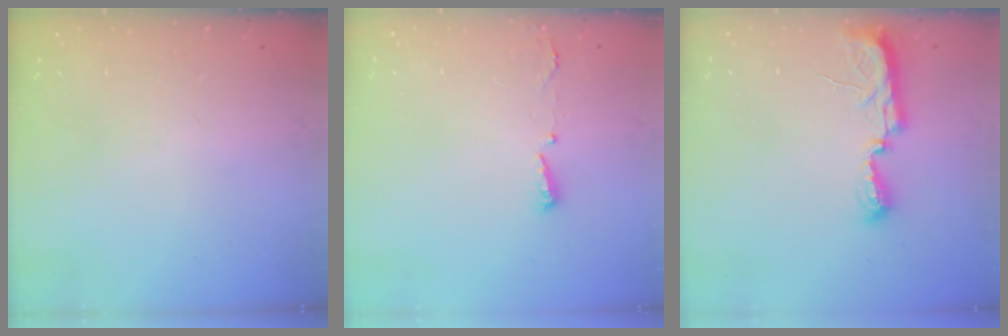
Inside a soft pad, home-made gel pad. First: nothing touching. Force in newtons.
{"total": 2.9, "press": 2.8, "slide": 0.6}
{"total": 7.7, "press": 7.7, "slide": 0.8}